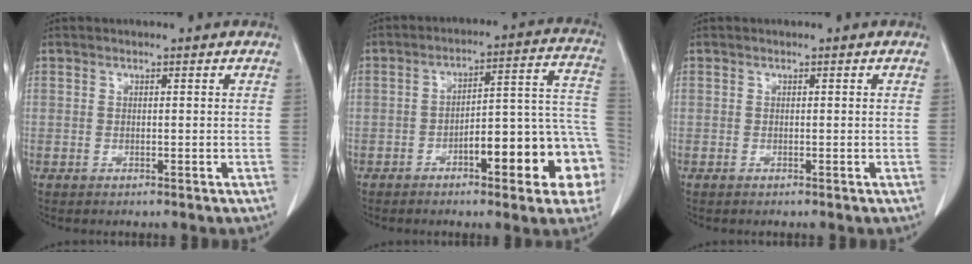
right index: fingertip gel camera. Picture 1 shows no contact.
{"total": 15.6, "force": [-5.8, 3.8, 13.9], "torque": [-0.128, 0.052, -0.070]}
{"total": 0.0}